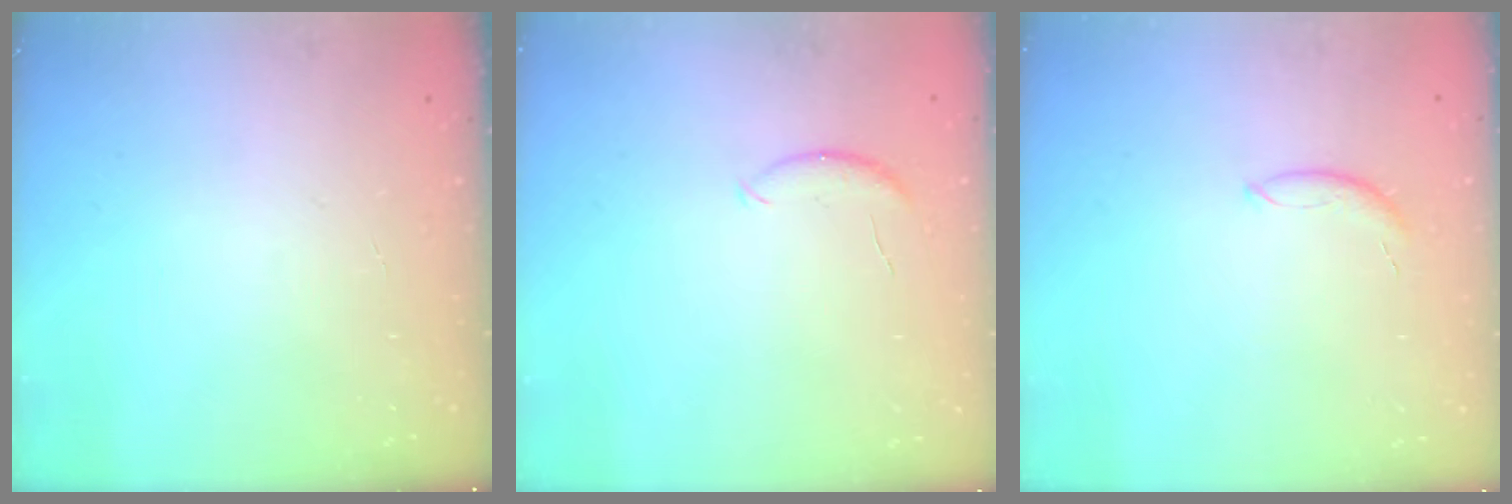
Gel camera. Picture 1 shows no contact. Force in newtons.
{"total": 5.5, "press": 5.5, "slide": 0.5}
{"total": 5.8, "press": 5.7, "slide": 0.7}